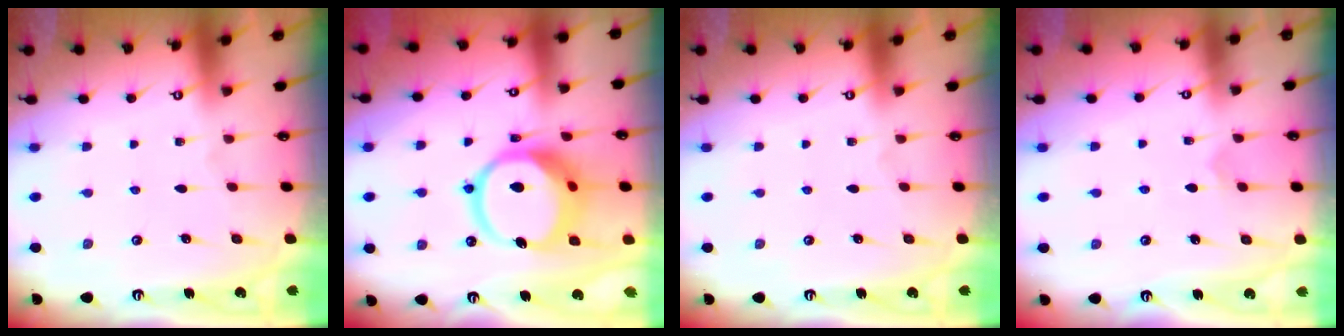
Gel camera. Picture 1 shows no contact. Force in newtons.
{"total": 17.7, "press": 17.6, "slide": 2.1}
{"total": 0.0}
{"total": 3.8, "press": 3.8, "slide": 0.3}